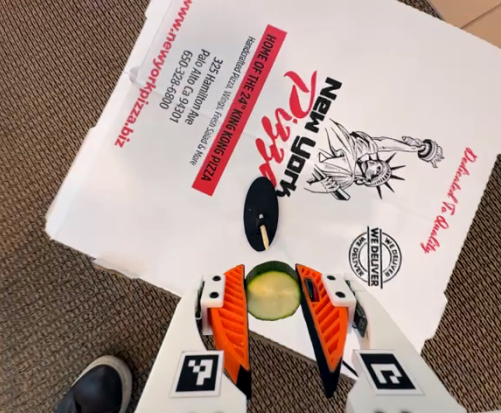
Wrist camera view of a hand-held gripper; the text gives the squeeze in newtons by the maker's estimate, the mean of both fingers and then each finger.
{"total": 9.7, "left": 10.0, "right": 9.5}